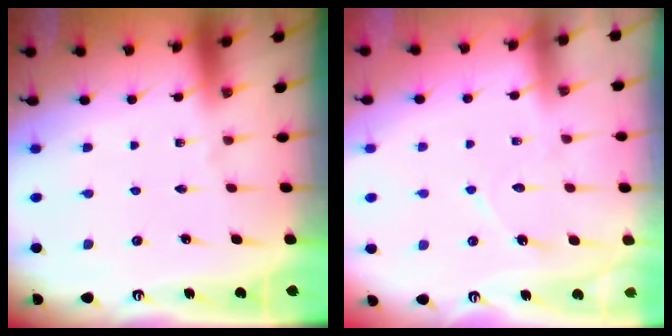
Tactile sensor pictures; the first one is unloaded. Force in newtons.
{"total": 7.5, "press": 7.5, "slide": 0.6}